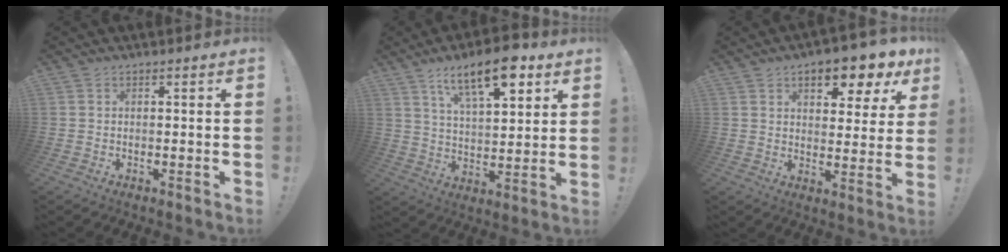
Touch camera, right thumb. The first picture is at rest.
{"total": 15.5, "force": [8.6, 5.9, 11.5], "torque": [-0.175, -0.034, 0.140]}
{"total": 9.3, "force": [5.4, 4.2, 6.3], "torque": [-0.075, -0.035, 0.088]}